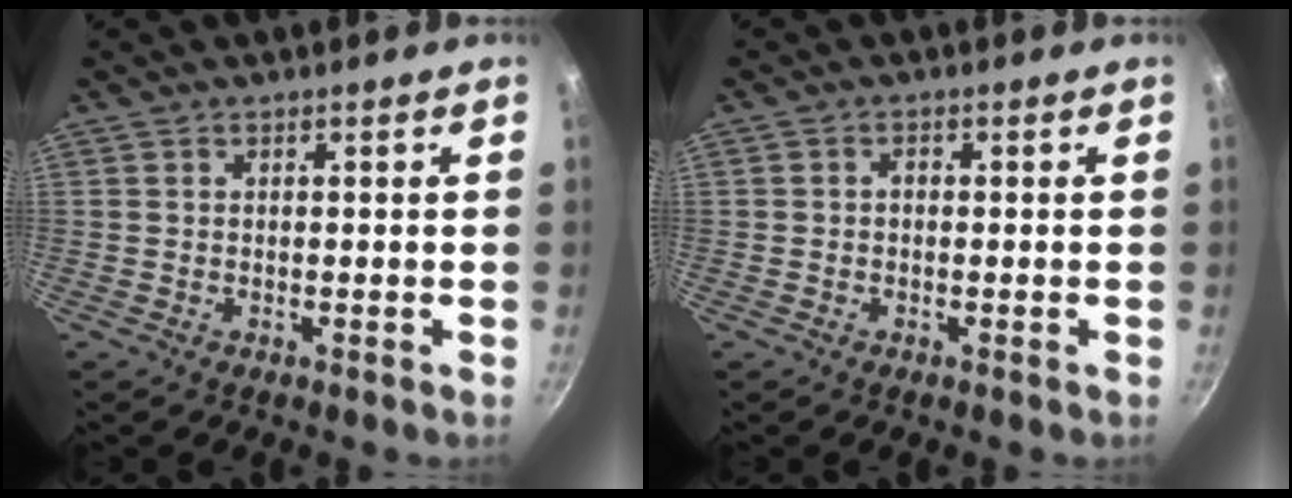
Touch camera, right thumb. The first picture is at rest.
{"total": 1.1, "force": [-0.2, 0.8, 0.7], "torque": [-0.010, 0.007, -0.005]}